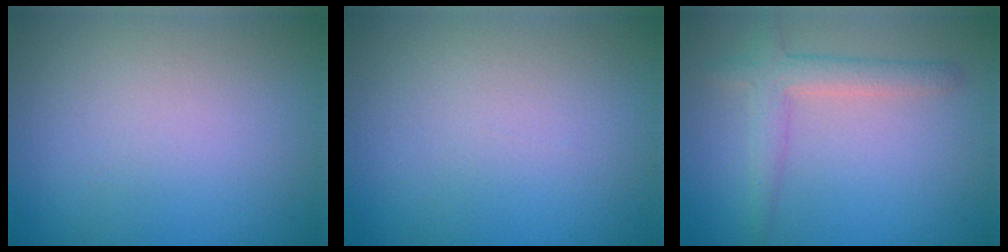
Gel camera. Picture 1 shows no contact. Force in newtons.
{"total": 0.0}
{"total": 3.0, "press": 3.0, "slide": 0.2}